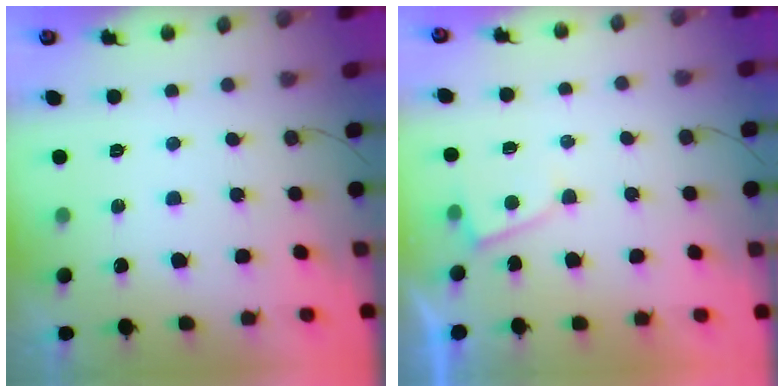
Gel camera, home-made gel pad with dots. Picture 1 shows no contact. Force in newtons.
{"total": 2.3, "press": 2.3, "slide": 0.3}